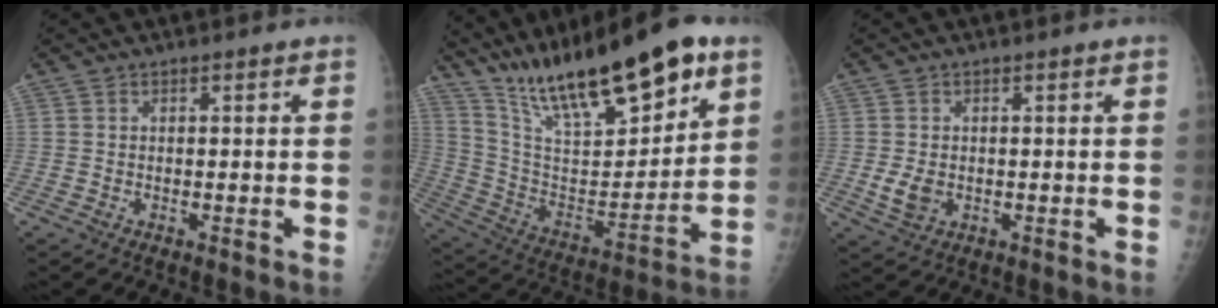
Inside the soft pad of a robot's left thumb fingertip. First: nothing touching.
{"total": 26.1, "force": [17.1, 7.8, 18.2], "torque": [-0.272, -0.054, 0.303]}
{"total": 3.6, "force": [-0.4, 2.6, 2.5], "torque": [-0.046, -0.005, 0.000]}